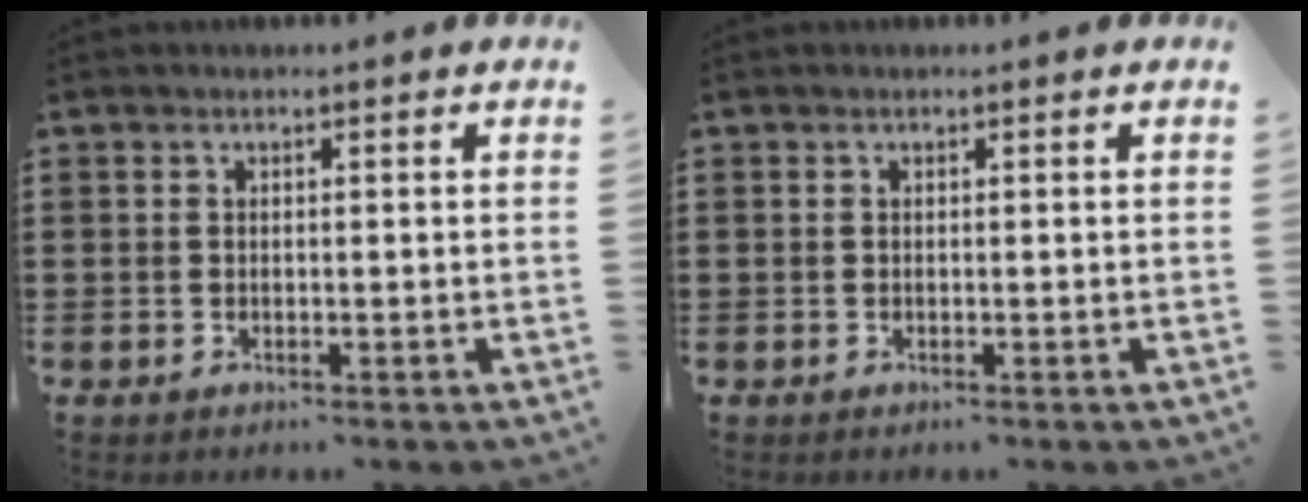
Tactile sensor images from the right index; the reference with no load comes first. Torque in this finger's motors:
{"motor_torque": [1.35, 0.79, 0.00, -0.01]}